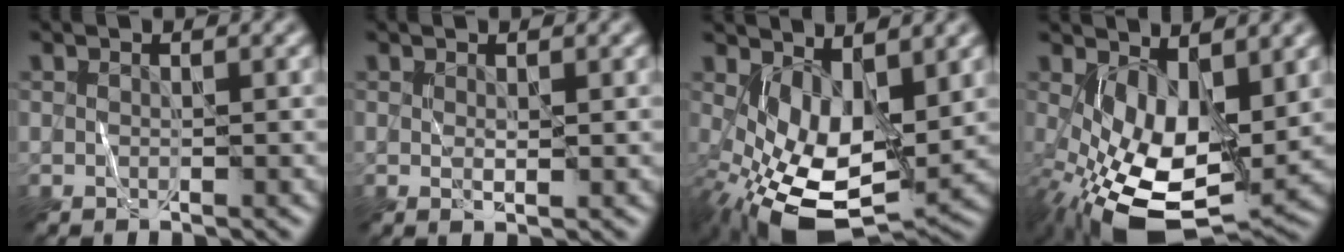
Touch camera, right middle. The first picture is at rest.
{"total": 0.7, "force": [0.2, 0.2, 0.6], "torque": [-0.010, -0.006, 0.007]}
{"total": 8.5, "force": [-0.9, 4.5, 7.1], "torque": [-0.146, -0.018, -0.011]}
{"total": 9.3, "force": [-1.5, 4.8, 7.9], "torque": [-0.165, -0.021, -0.019]}